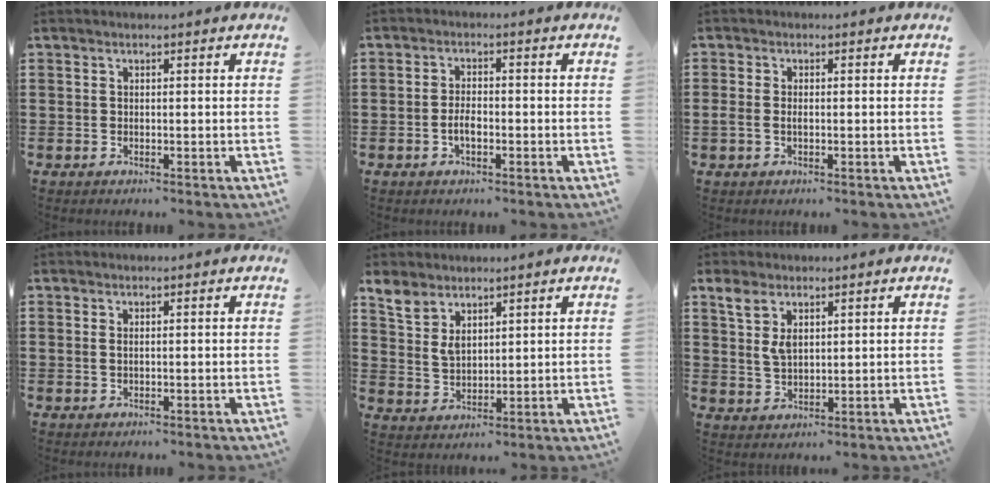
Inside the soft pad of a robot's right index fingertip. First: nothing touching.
{"total": 2.7, "force": [-0.9, 1.1, 2.3], "torque": [-0.049, 0.001, -0.019]}
{"total": 1.5, "force": [-0.3, 0.8, 1.3], "torque": [-0.040, -0.004, -0.011]}
{"total": 0.5, "force": [0.0, 0.2, 0.5], "torque": [-0.012, -0.001, 0.001]}
{"total": 4.5, "force": [3.2, 2.4, 2.0], "torque": [-0.051, 0.000, 0.061]}
{"total": 4.5, "force": [2.2, 2.3, 3.2], "torque": [-0.072, 0.007, 0.039]}